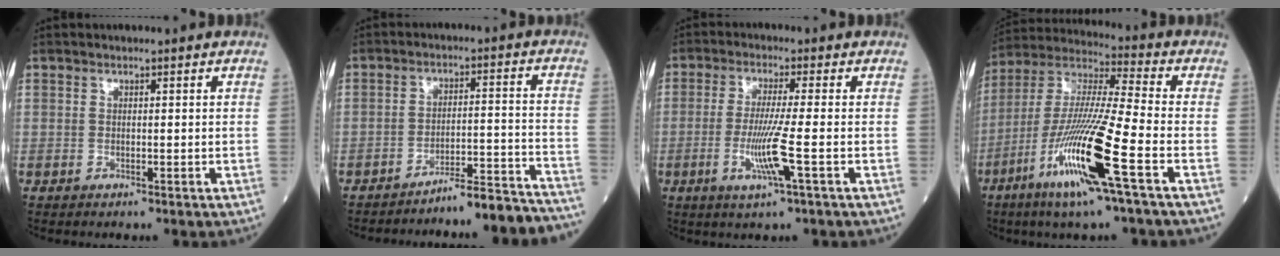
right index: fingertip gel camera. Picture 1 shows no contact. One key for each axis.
{"total": 12.1, "fx": -11.7, "fy": -0.5, "fz": 3.0, "tx": -0.012, "ty": 0.029, "tz": -0.162}
{"total": 6.9, "fx": -2.1, "fy": -0.8, "fz": 6.6, "tx": -0.131, "ty": -0.020, "tz": -0.043}
{"total": 17.2, "fx": -7.5, "fy": -0.3, "fz": 15.5, "tx": -0.326, "ty": -0.028, "tz": -0.147}